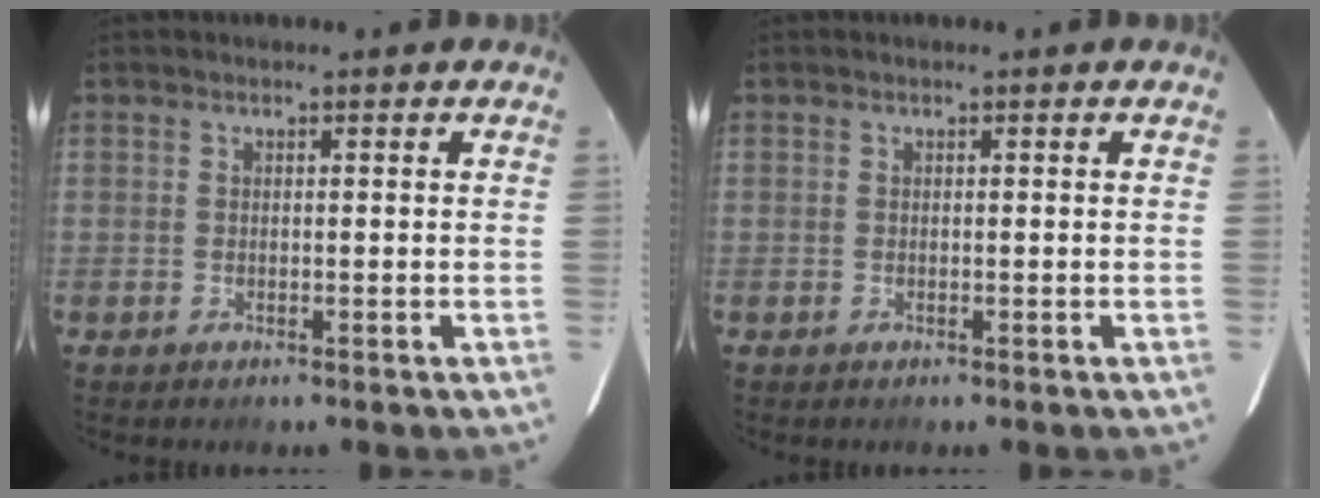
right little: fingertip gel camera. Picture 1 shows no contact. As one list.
[{"total": 0.0}]